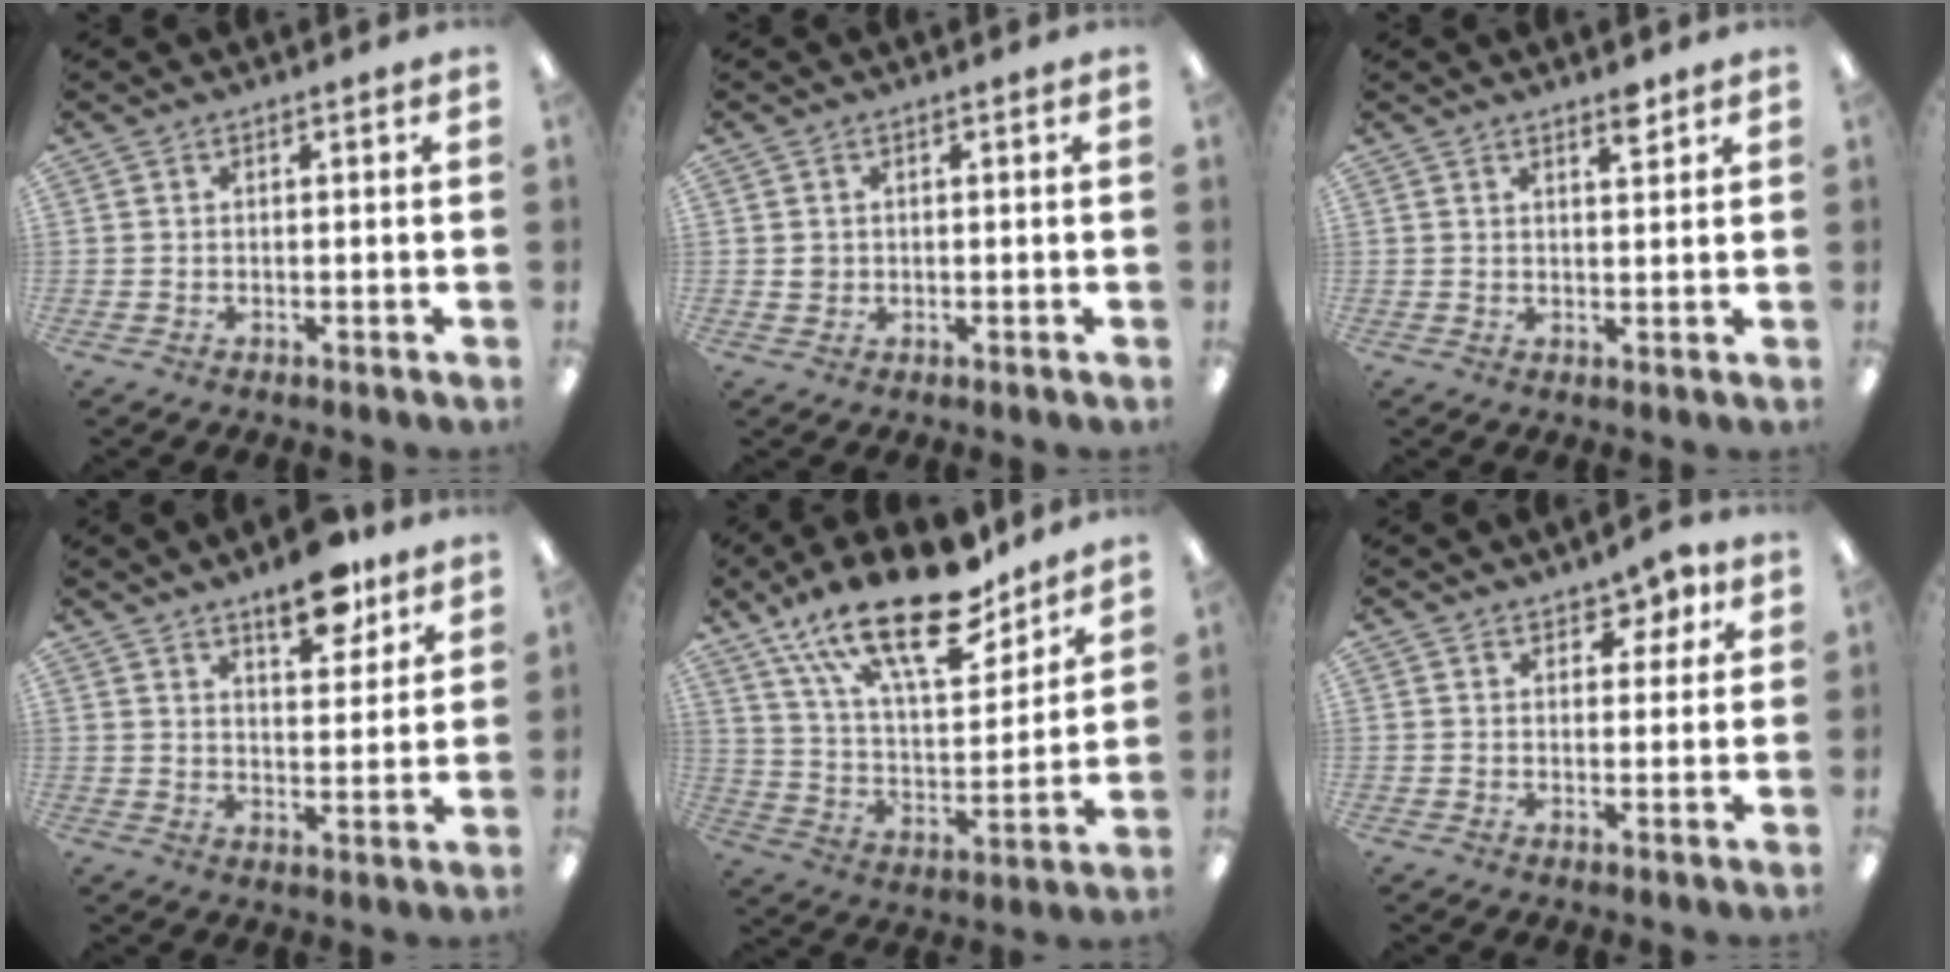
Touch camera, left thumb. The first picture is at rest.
{"total": 1.3, "force": [0.3, 1.2, 0.4], "torque": [-0.009, 0.005, 0.004]}
{"total": 3.2, "force": [2.7, 0.6, 1.6], "torque": [-0.013, -0.015, 0.042]}
{"total": 10.3, "force": [7.6, 3.7, 5.9], "torque": [-0.069, -0.046, 0.127]}
{"total": 24.2, "force": [16.1, 9.5, 15.4], "torque": [-0.258, -0.090, 0.279]}
{"total": 4.3, "force": [3.0, 2.4, 1.9], "torque": [-0.012, -0.015, 0.049]}